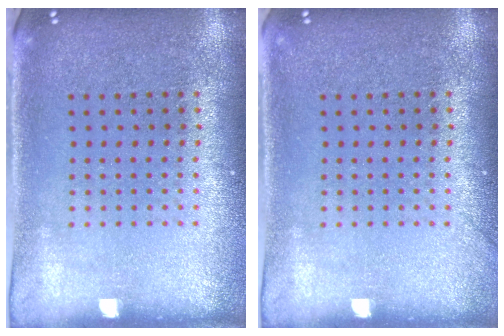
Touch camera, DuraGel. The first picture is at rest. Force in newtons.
{"total": 0.5, "press": 0.5, "slide": 0.1}